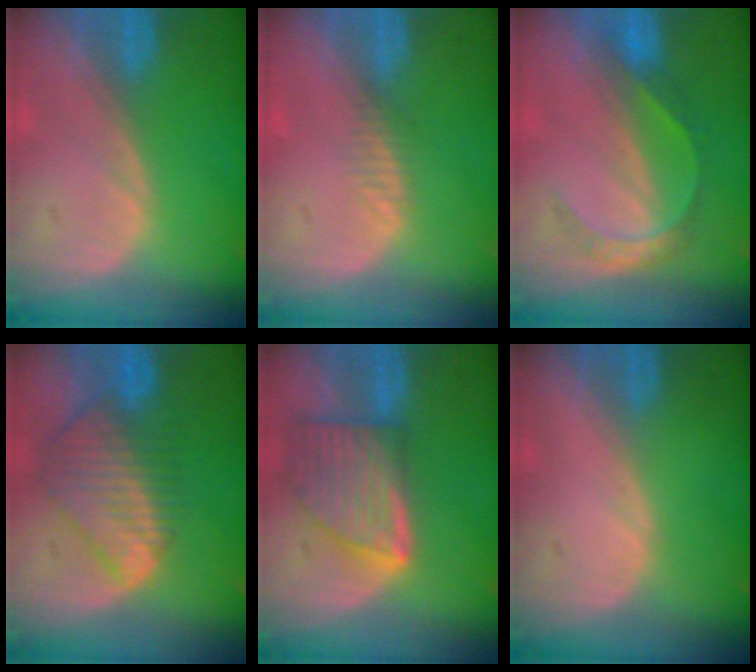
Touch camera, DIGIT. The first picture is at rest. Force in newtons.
{"total": 1.3, "press": 1.1, "slide": 0.7}
{"total": 4.4, "press": 4.4, "slide": 0.5}
{"total": 9.1, "press": 7.7, "slide": 4.8}
{"total": 8.2, "press": 7.3, "slide": 3.7}
{"total": 0.0}